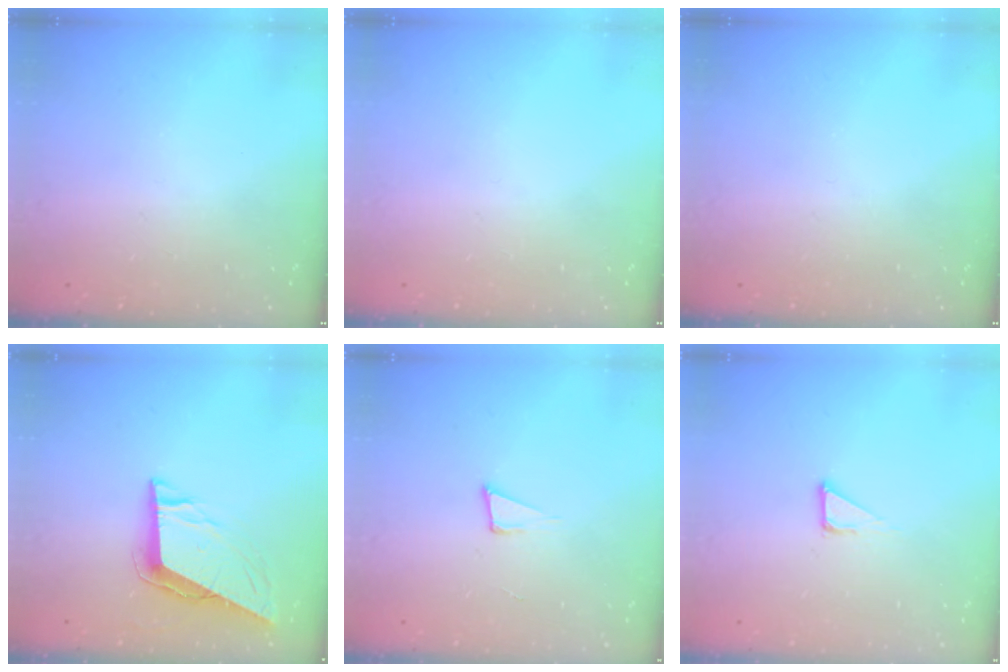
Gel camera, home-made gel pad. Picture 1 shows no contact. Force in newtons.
{"total": 0.0}
{"total": 0.0}
{"total": 9.0, "press": 8.7, "slide": 2.5}
{"total": 3.9, "press": 2.4, "slide": 3.1}
{"total": 3.5, "press": 3.5, "slide": 0.2}